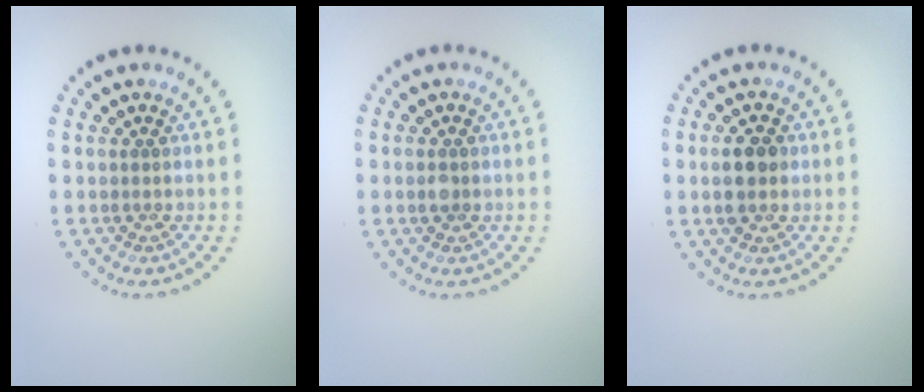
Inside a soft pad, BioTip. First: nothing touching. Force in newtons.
{"total": 0.9, "press": 0.9, "slide": 0.0}
{"total": 2.8, "press": 2.8, "slide": 0.2}